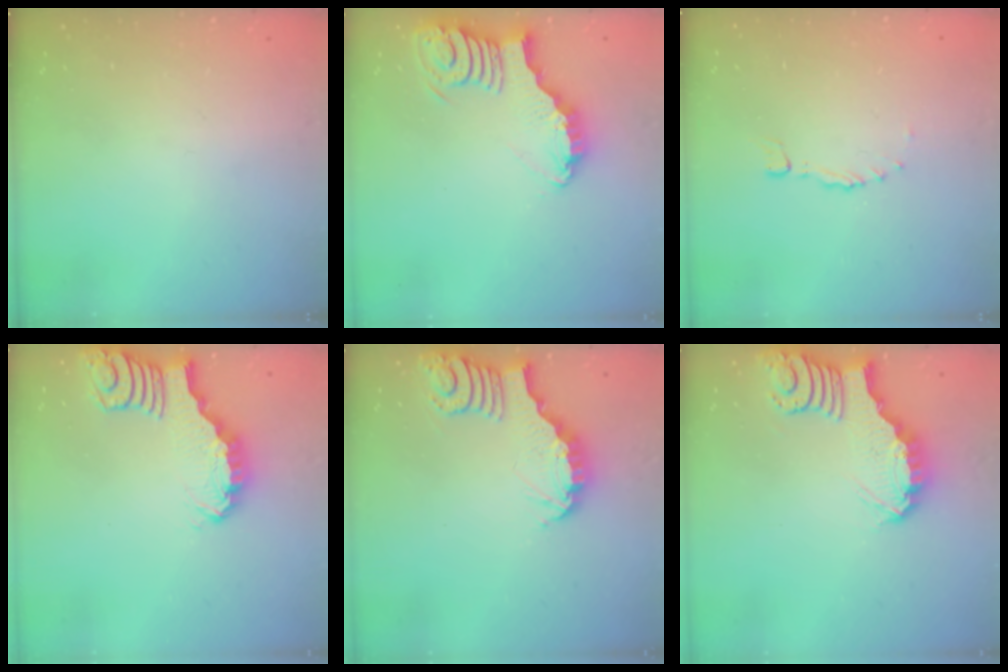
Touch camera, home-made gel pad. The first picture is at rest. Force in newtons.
{"total": 4.3, "press": 4.2, "slide": 0.4}
{"total": 0.0}
{"total": 2.8, "press": 2.7, "slide": 0.4}
{"total": 3.7, "press": 3.7, "slide": 0.1}
{"total": 3.3, "press": 3.3, "slide": 0.2}